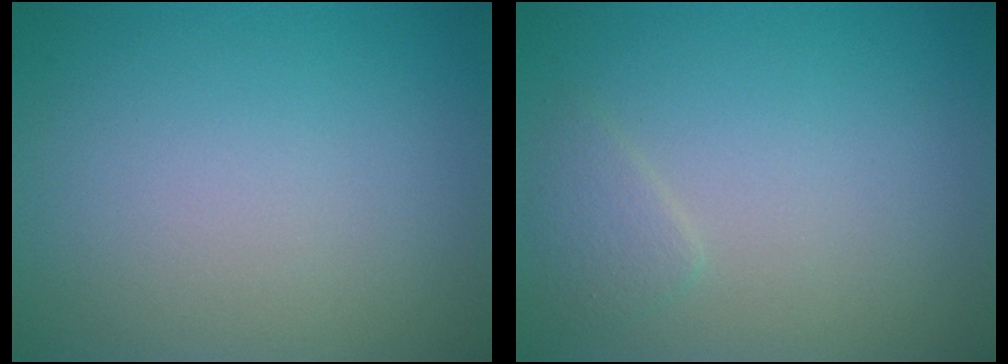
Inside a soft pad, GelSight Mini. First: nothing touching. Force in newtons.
{"total": 1.3, "press": 1.3, "slide": 0.0}